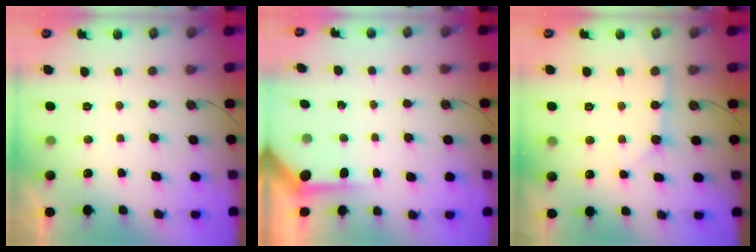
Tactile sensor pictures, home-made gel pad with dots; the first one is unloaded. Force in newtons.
{"total": 3.6, "press": 3.6, "slide": 0.4}
{"total": 2.7, "press": 2.7, "slide": 0.3}